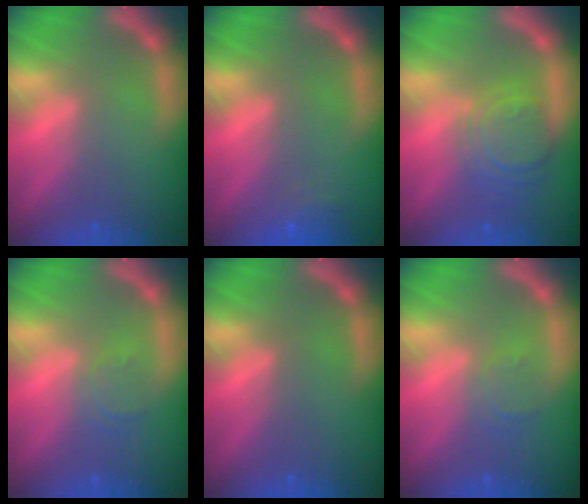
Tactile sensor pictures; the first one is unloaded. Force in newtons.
{"total": 1.9}
{"total": 6.0}
{"total": 1.9}
{"total": 0.0}
{"total": 1.9}